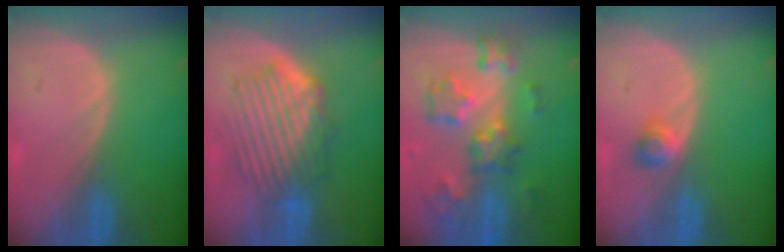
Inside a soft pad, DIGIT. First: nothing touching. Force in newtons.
{"total": 8.7, "press": 7.9, "slide": 3.6}
{"total": 9.2, "press": 8.1, "slide": 4.5}
{"total": 2.6, "press": 2.3, "slide": 1.2}